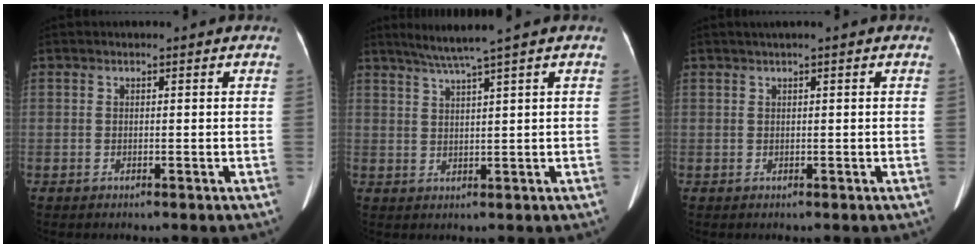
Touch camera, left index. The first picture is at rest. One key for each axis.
{"total": 4.9, "fx": 3.6, "fy": -1.5, "fz": 2.9, "tx": -0.059, "ty": 0.003, "tz": 0.072}
{"total": 1.2, "fx": 0.7, "fy": -0.3, "fz": 0.9, "tx": -0.022, "ty": 0.012, "tz": 0.019}